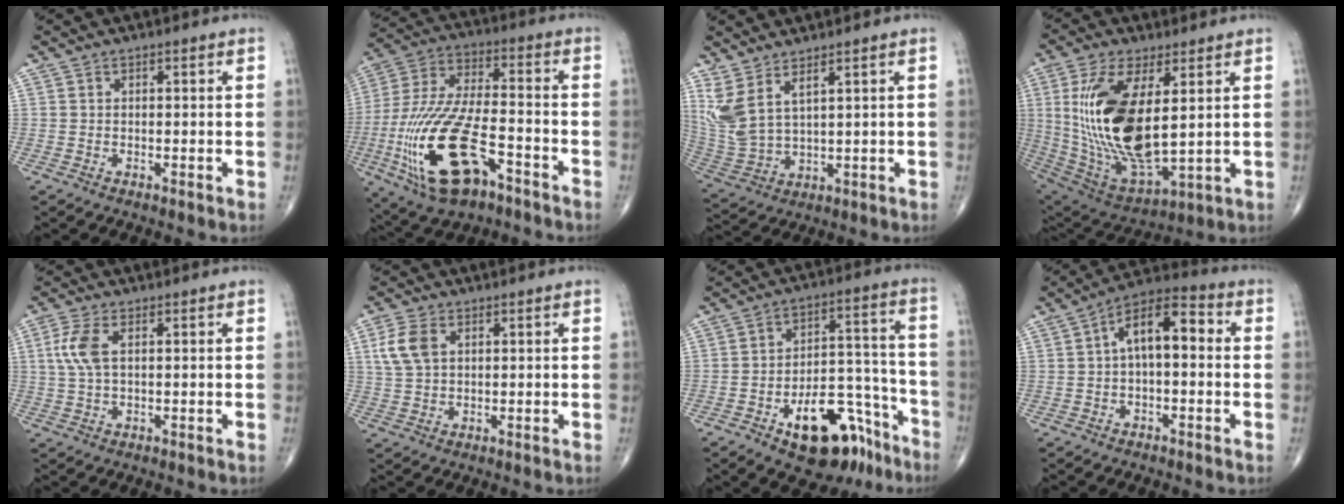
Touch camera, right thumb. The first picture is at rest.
{"total": 22.6, "force": [-9.1, 9.5, 18.3], "torque": [-0.416, 0.021, -0.158]}
{"total": 8.8, "force": [4.7, 3.0, 6.8], "torque": [-0.160, -0.027, 0.112]}
{"total": 21.5, "force": [3.4, 9.1, 19.2], "torque": [-0.389, -0.025, 0.078]}
{"total": 5.7, "force": [1.3, 2.6, 4.8], "torque": [-0.125, 0.010, 0.026]}
{"total": 6.3, "force": [2.0, 3.9, 4.5], "torque": [-0.097, 0.004, 0.041]}
{"total": 17.4, "force": [-10.2, 8.7, 11.1], "torque": [-0.119, 0.090, -0.146]}
{"total": 10.3, "force": [0.7, 5.1, 9.0], "torque": [-0.135, 0.041, 0.000]}